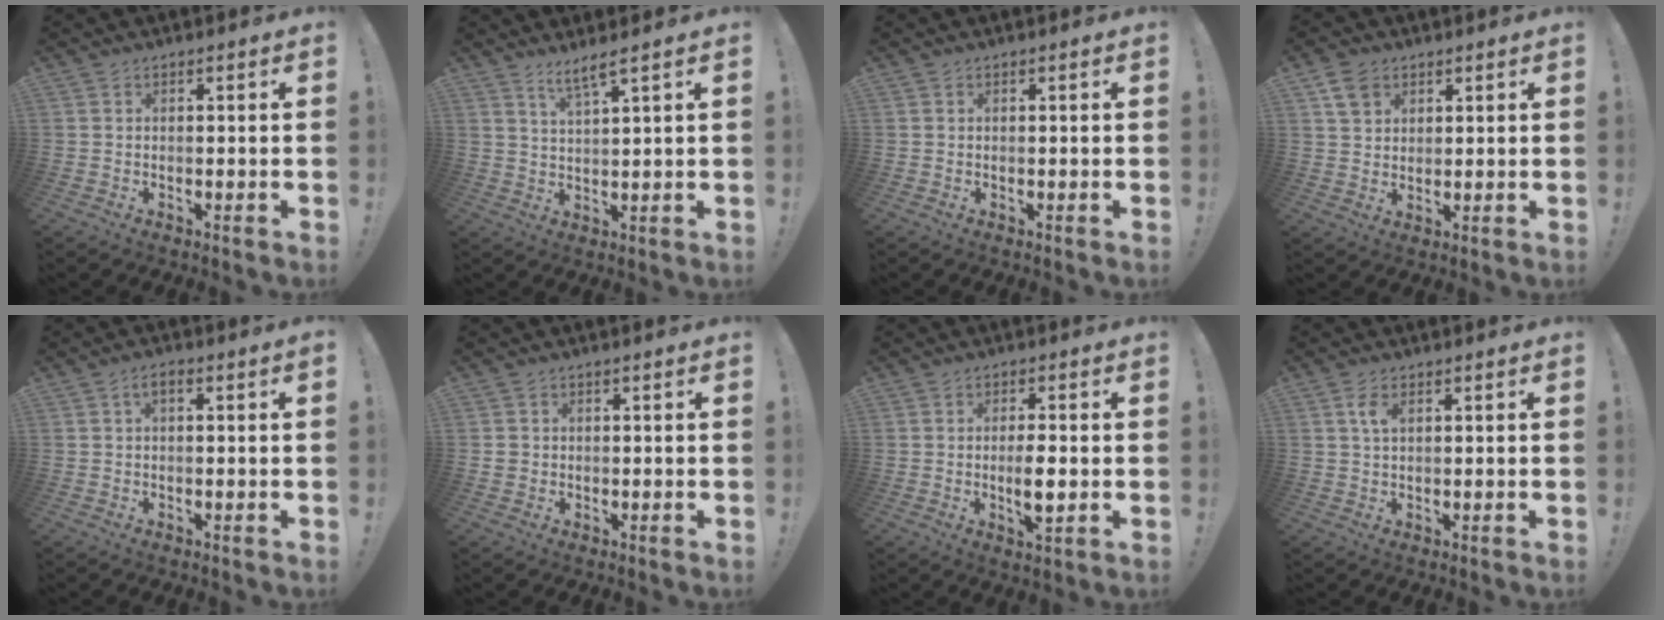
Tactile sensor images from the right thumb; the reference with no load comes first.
{"total": 4.7, "force": [3.6, -0.2, 2.9], "torque": [-0.049, -0.020, 0.059]}
{"total": 0.0}
{"total": 6.4, "force": [3.8, 4.5, 2.5], "torque": [-0.031, -0.011, 0.070]}
{"total": 1.9, "force": [-0.2, 0.2, 1.9], "torque": [-0.036, 0.005, -0.005]}
{"total": 1.9, "force": [0.3, 1.8, 0.5], "torque": [0.000, 0.000, 0.005]}
{"total": 5.9, "force": [-0.7, 2.2, 5.4], "torque": [-0.089, -0.006, -0.014]}
{"total": 3.5, "force": [1.3, 1.6, 2.8], "torque": [-0.052, 0.002, 0.022]}